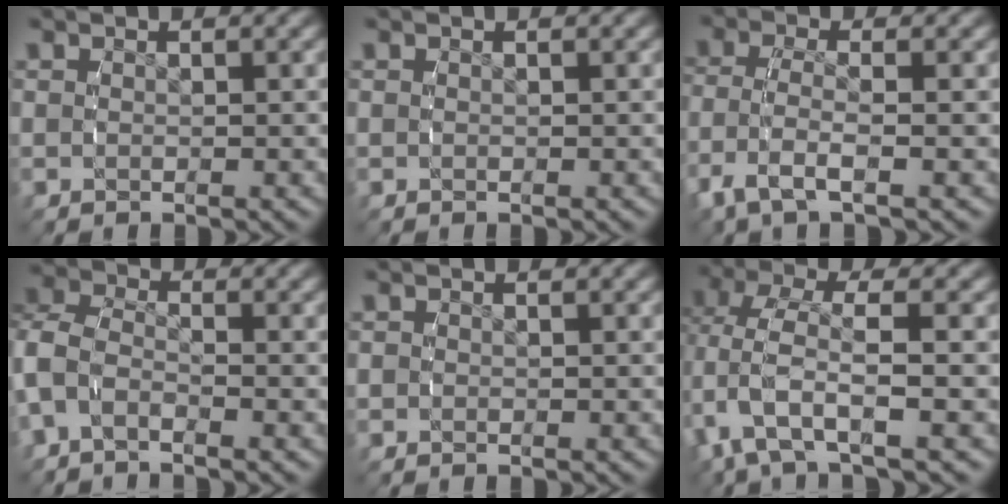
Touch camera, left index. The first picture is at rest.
{"total": 0.0}
{"total": 3.0, "force": [-1.5, 1.0, 2.4], "torque": [-0.084, -0.022, -0.019]}
{"total": 4.9, "force": [-1.2, 4.2, 2.3], "torque": [-0.071, -0.009, -0.032]}
{"total": 0.7, "force": [-0.3, 0.6, 0.0], "torque": [-0.002, 0.000, -0.007]}
{"total": 3.5, "force": [-0.5, 1.1, 3.2], "torque": [-0.108, -0.014, -0.005]}